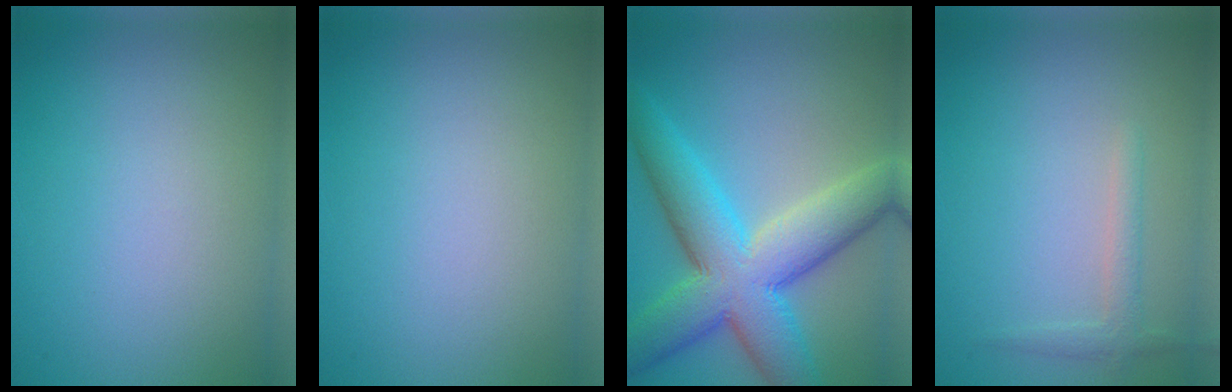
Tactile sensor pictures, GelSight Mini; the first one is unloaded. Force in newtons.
{"total": 0.0}
{"total": 10.6, "press": 10.6, "slide": 0.4}
{"total": 1.5, "press": 1.5, "slide": 0.1}